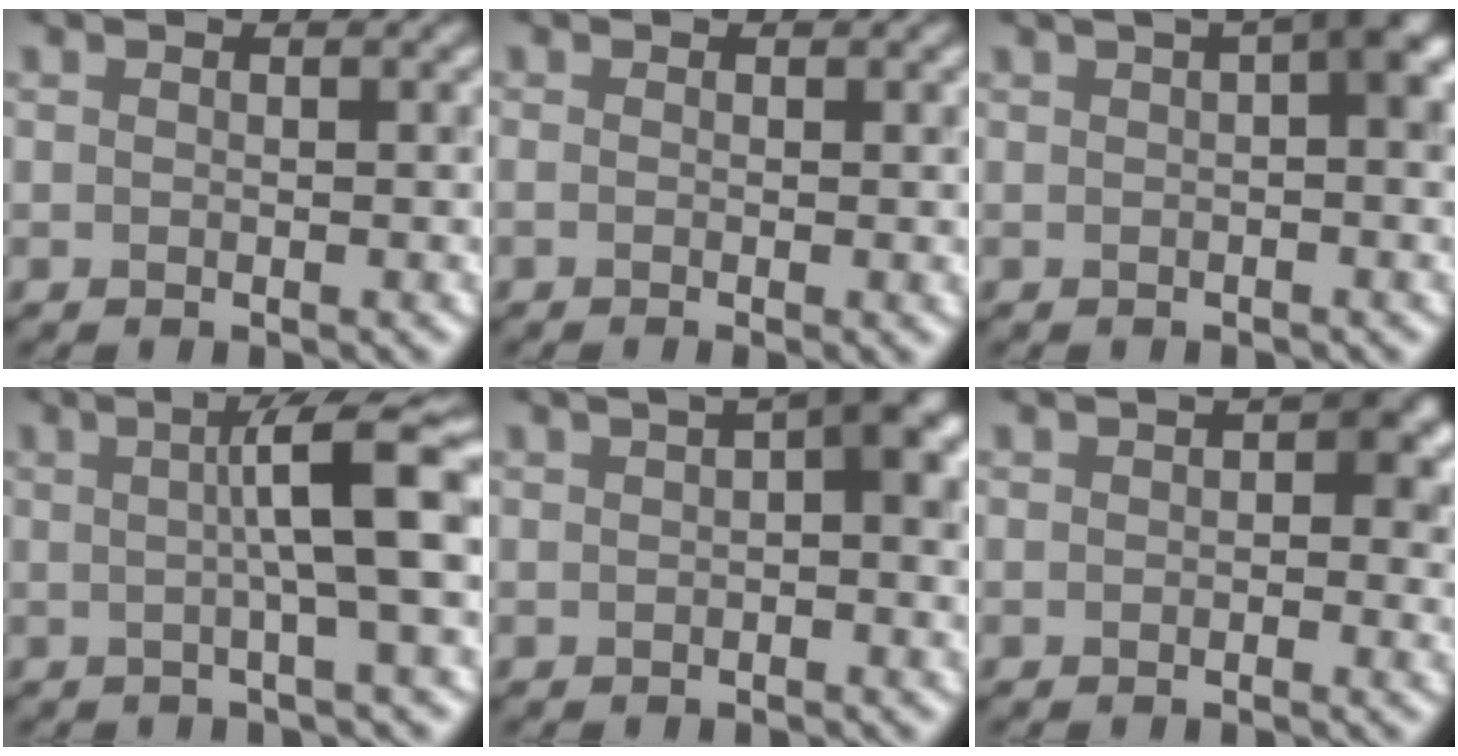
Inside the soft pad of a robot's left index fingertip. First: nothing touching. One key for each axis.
{"total": 1.4, "fx": -0.2, "fy": 0.5, "fz": 1.3, "tx": -0.010, "ty": -0.007, "tz": -0.009}
{"total": 4.8, "fx": 1.4, "fy": 1.1, "fz": 4.5, "tx": -0.045, "ty": 0.020, "tz": 0.013}
{"total": 6.7, "fx": 0.8, "fy": 0.8, "fz": 6.6, "tx": -0.089, "ty": 0.011, "tz": 0.007}
{"total": 3.8, "fx": 0.9, "fy": 0.8, "fz": 3.6, "tx": -0.042, "ty": 0.017, "tz": 0.009}
{"total": 4.2, "fx": 0.6, "fy": 2.5, "fz": 3.3, "tx": -0.022, "ty": 0.002, "tz": 0.004}